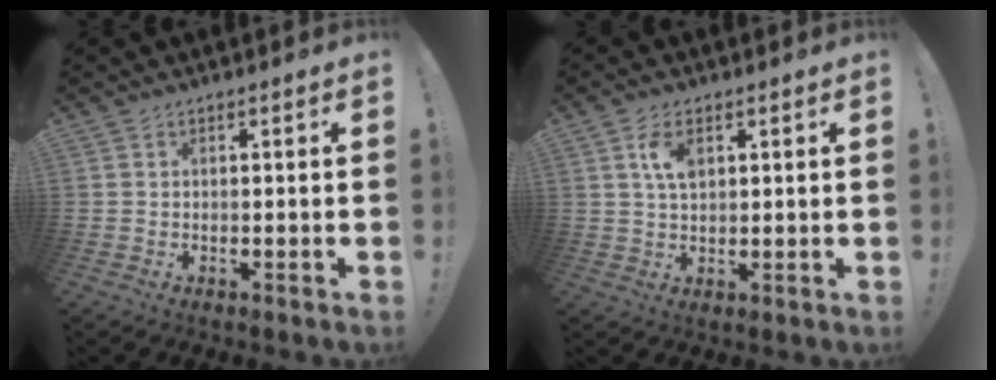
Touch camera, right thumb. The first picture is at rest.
{"total": 5.8, "force": [2.1, 3.2, 4.3], "torque": [-0.067, -0.003, 0.036]}